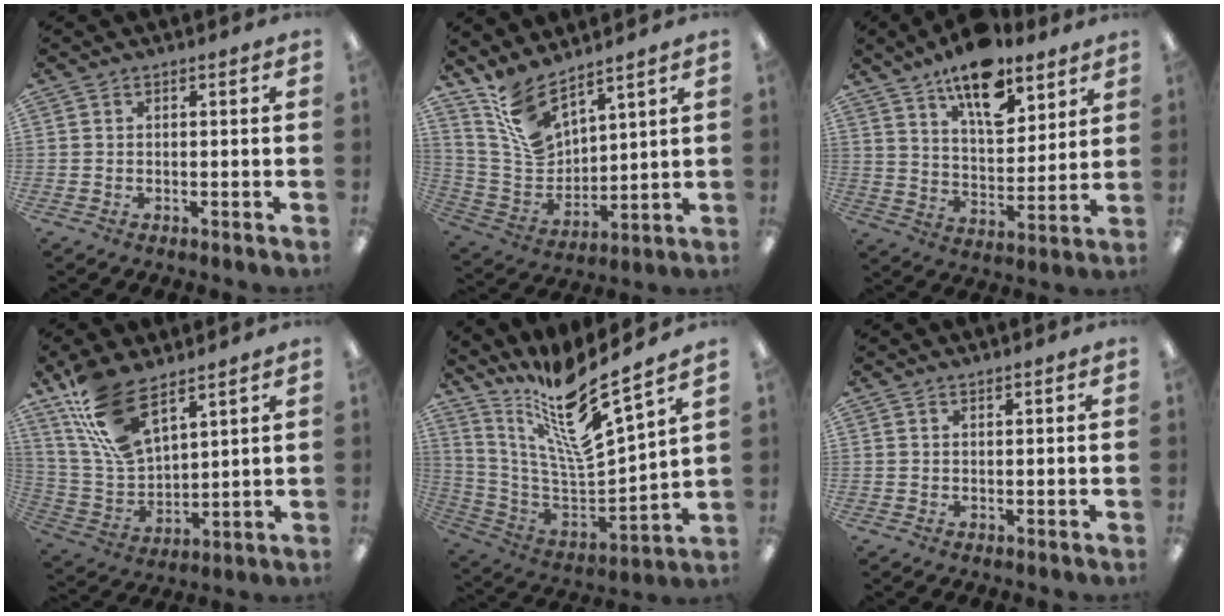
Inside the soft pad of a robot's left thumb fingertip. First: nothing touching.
{"total": 12.0, "force": [8.9, 5.5, 6.0], "torque": [-0.127, -0.044, 0.173]}
{"total": 15.2, "force": [10.7, 6.7, 8.5], "torque": [-0.128, -0.057, 0.186]}
{"total": 15.6, "force": [10.6, 6.6, 9.3], "torque": [-0.221, -0.039, 0.196]}
{"total": 18.4, "force": [14.0, 1.9, 11.8], "torque": [-0.219, -0.109, 0.226]}
{"total": 0.7, "force": [0.6, 0.0, 0.2], "torque": [-0.005, -0.001, 0.012]}